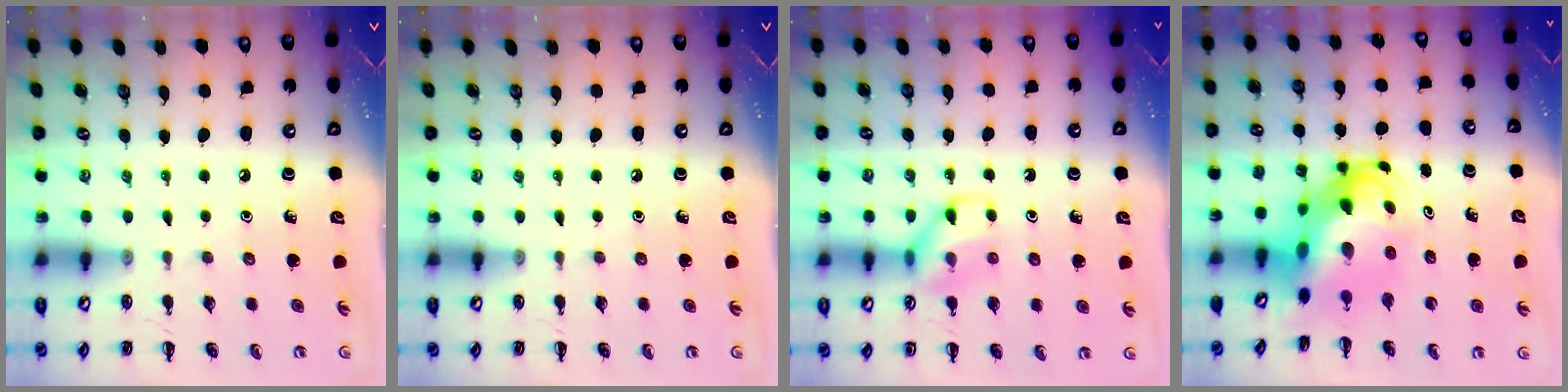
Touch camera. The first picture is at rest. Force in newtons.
{"total": 0.0}
{"total": 10.9, "press": 10.8, "slide": 1.1}
{"total": 8.7, "press": 8.4, "slide": 2.5}